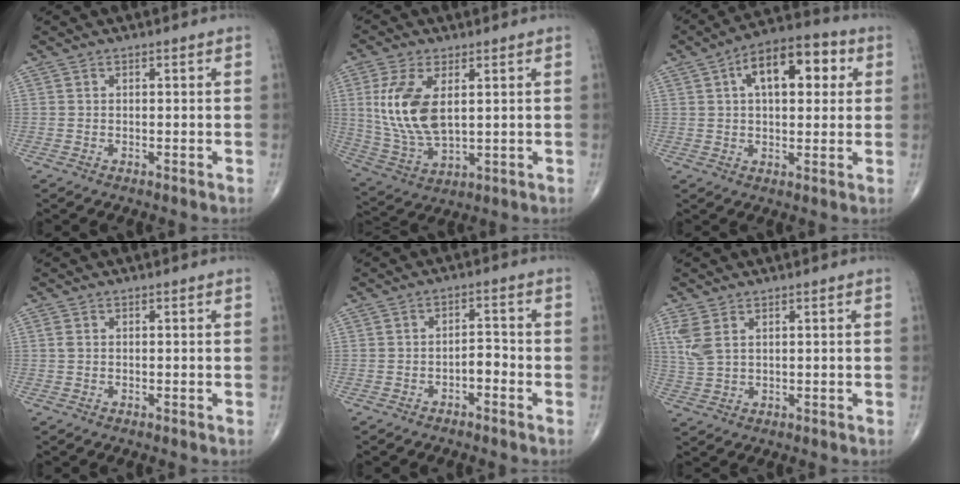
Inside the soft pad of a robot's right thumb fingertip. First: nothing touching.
{"total": 12.9, "force": [2.7, 6.6, 10.8], "torque": [-0.223, -0.013, 0.065]}
{"total": 13.7, "force": [4.0, 7.1, 11.0], "torque": [-0.141, 0.024, 0.055]}
{"total": 0.7, "force": [0.1, 0.4, 0.5], "torque": [-0.014, 0.001, 0.000]}
{"total": 3.0, "force": [-1.8, 1.5, 1.9], "torque": [-0.018, 0.025, -0.029]}
{"total": 4.6, "force": [2.0, 2.4, 3.4], "torque": [-0.085, 0.005, 0.050]}